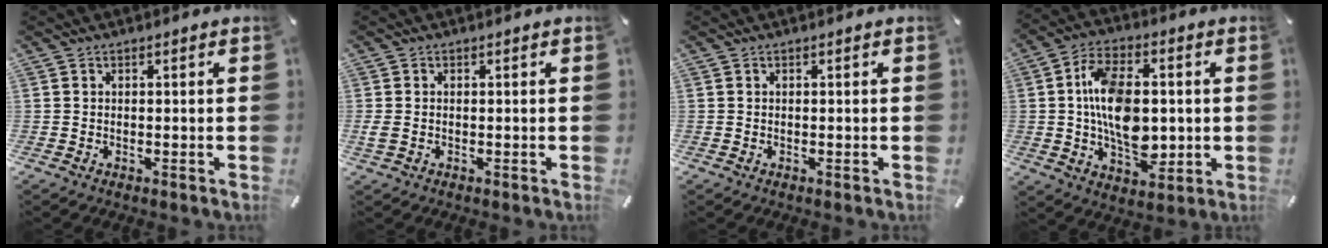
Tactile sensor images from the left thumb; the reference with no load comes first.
{"total": 1.5, "force": [-0.2, 0.9, 1.2], "torque": [-0.022, 0.002, -0.003]}
{"total": 0.0}
{"total": 14.9, "force": [0.0, 9.4, 11.6], "torque": [-0.217, 0.008, 0.000]}